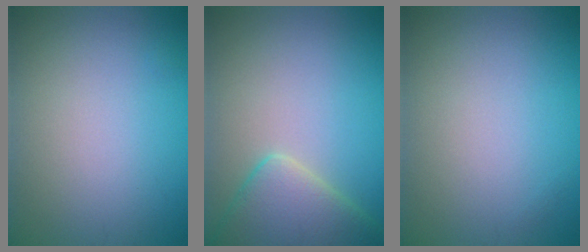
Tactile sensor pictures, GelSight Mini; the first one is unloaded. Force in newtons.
{"total": 5.1, "press": 5.1, "slide": 0.5}
{"total": 0.0}